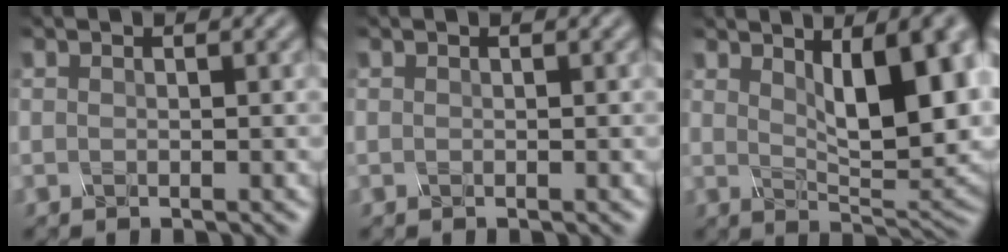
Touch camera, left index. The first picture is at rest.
{"total": 0.0}
{"total": 10.2, "force": [2.9, 3.3, 9.1], "torque": [-0.123, -0.004, 0.051]}